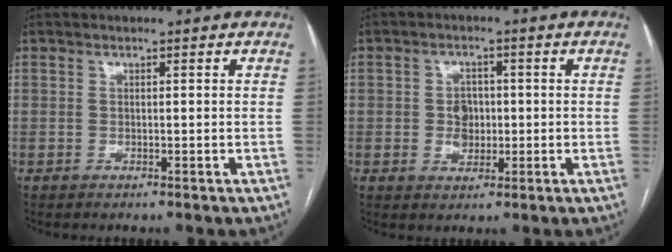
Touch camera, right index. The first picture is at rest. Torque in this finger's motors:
{"motor_torque": [0.61, 0.02, 0.04, 0.06]}